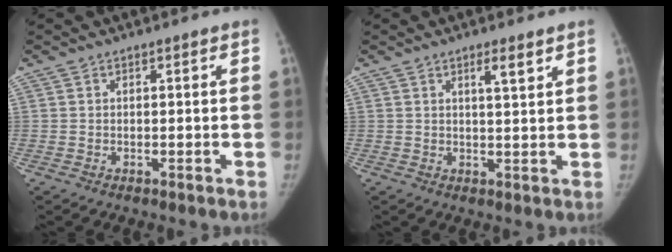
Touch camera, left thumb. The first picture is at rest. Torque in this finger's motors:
{"motor_torque": [-0.41, 0.07, 0.56, -0.17, -0.03]}